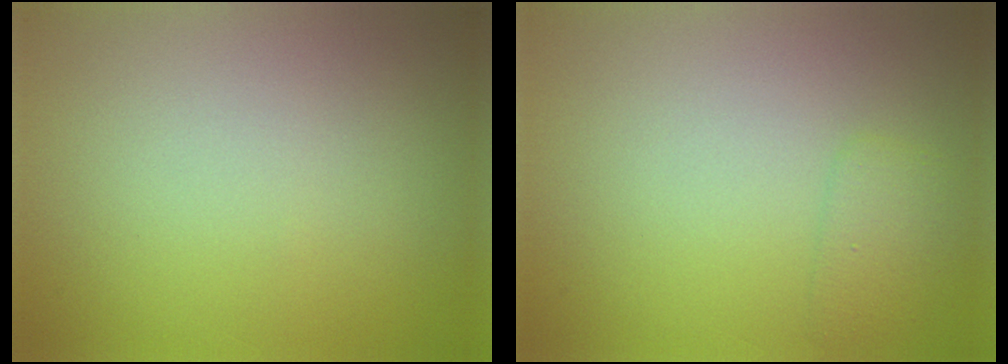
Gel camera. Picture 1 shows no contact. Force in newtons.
{"total": 1.6, "press": 1.6, "slide": 0.1}